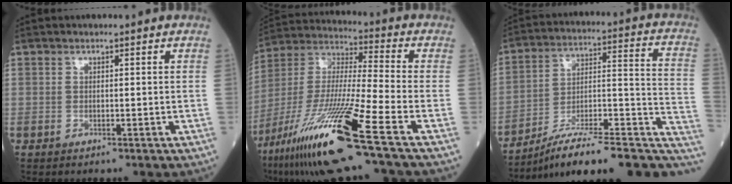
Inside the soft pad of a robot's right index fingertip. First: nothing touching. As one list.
[{"total": 22.3, "force": [-12.6, 0.0, 18.4], "torque": [-0.375, -0.049, -0.233]}, {"total": 20.8, "force": [-15.0, 3.8, 13.9], "torque": [-0.151, 0.043, -0.226]}]